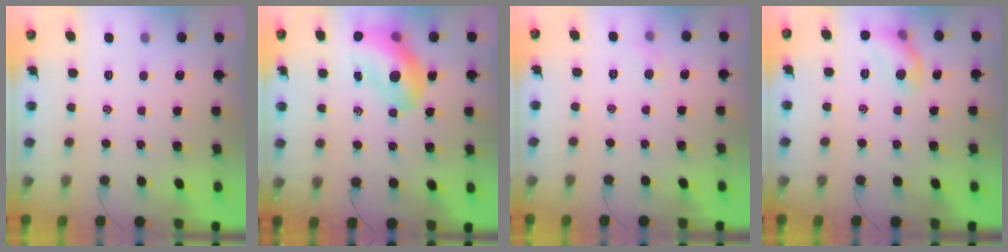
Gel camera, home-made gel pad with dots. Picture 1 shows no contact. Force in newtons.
{"total": 14.5, "press": 13.9, "slide": 4.2}
{"total": 3.4, "press": 3.2, "slide": 1.1}
{"total": 8.4, "press": 8.2, "slide": 1.8}